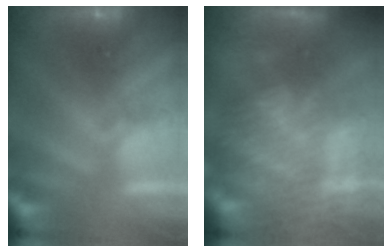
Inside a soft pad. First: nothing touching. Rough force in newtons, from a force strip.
{"total": 7.0}